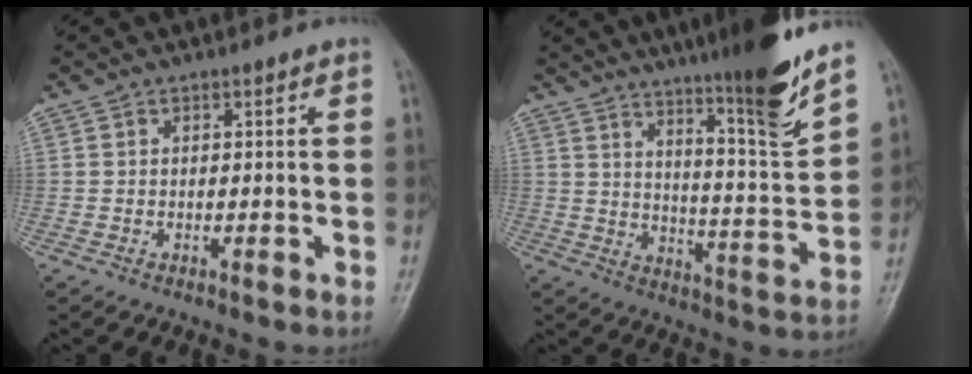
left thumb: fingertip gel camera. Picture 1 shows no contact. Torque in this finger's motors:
{"motor_torque": [2.64, 0.84, 1.62, -1.16, 0.32]}